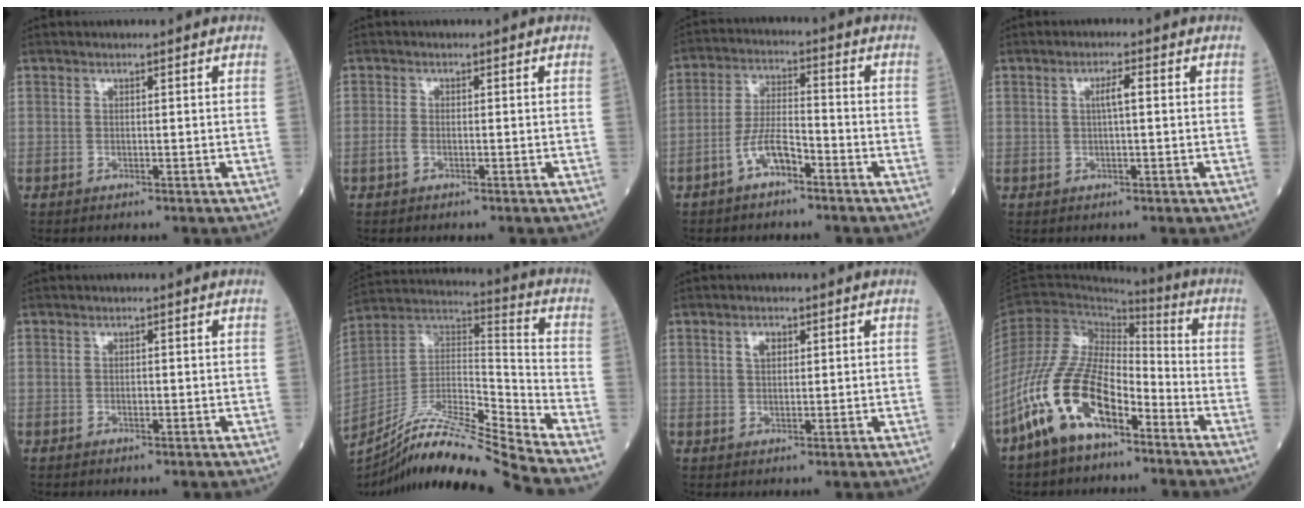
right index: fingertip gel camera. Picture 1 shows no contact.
{"total": 1.4, "force": [-0.6, 0.6, 1.0], "torque": [-0.027, 0.000, -0.014]}
{"total": 6.1, "force": [-3.7, 2.0, 4.4], "torque": [-0.093, 0.012, -0.069]}
{"total": 2.3, "force": [0.3, 0.2, 2.3], "torque": [-0.041, 0.004, 0.005]}
{"total": 1.0, "force": [-0.2, 0.6, 0.8], "torque": [-0.019, -0.001, -0.002]}
{"total": 18.0, "force": [-16.2, -1.7, 7.6], "torque": [-0.145, 0.018, -0.294]}
{"total": 2.2, "force": [1.0, 1.3, 1.5], "torque": [-0.025, 0.003, 0.017]}
{"total": 14.4, "force": [-8.3, 6.0, 10.0], "torque": [-0.224, 0.004, -0.163]}